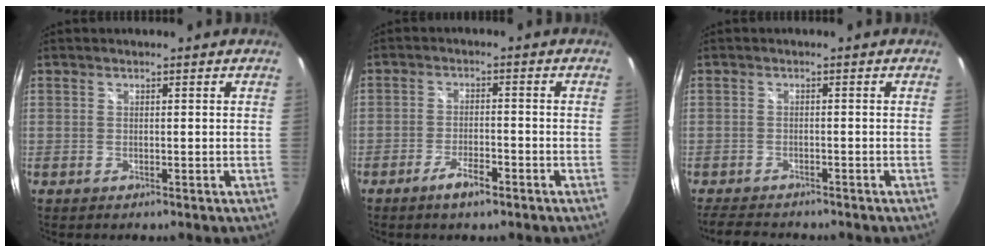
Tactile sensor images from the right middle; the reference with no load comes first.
{"total": 4.5, "force": [-3.2, 1.2, 2.9], "torque": [-0.069, -0.005, -0.055]}
{"total": 5.8, "force": [-5.3, 1.6, 1.8], "torque": [-0.051, -0.011, -0.084]}